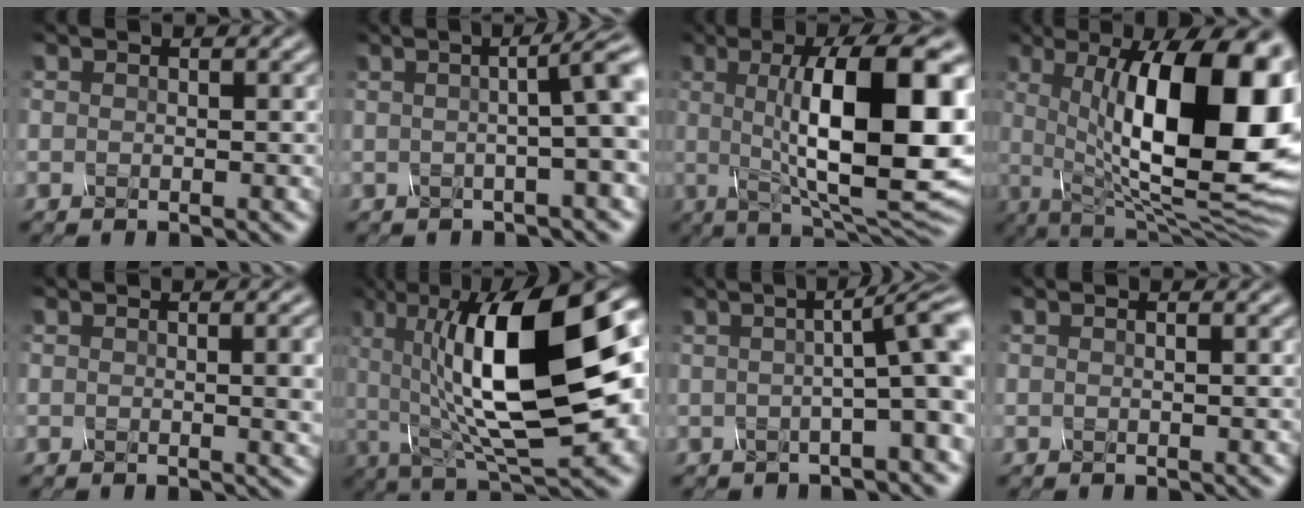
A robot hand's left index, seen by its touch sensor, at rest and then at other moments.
{"total": 6.7, "force": [0.8, 1.7, 6.5], "torque": [-0.053, 0.019, 0.005]}
{"total": 14.6, "force": [1.1, 4.4, 13.8], "torque": [-0.175, 0.002, 0.012]}
{"total": 17.4, "force": [2.5, 6.2, 16.1], "torque": [-0.205, 0.006, 0.032]}
{"total": 3.8, "force": [0.2, 1.4, 3.6], "torque": [-0.029, 0.006, 0.001]}
{"total": 15.0, "force": [1.9, 5.3, 13.9], "torque": [-0.228, 0.000, 0.025]}
{"total": 7.6, "force": [0.7, 1.5, 7.4], "torque": [-0.083, 0.021, 0.003]}
{"total": 0.7, "force": [0.1, 0.3, 0.6], "torque": [-0.004, 0.001, -0.004]}